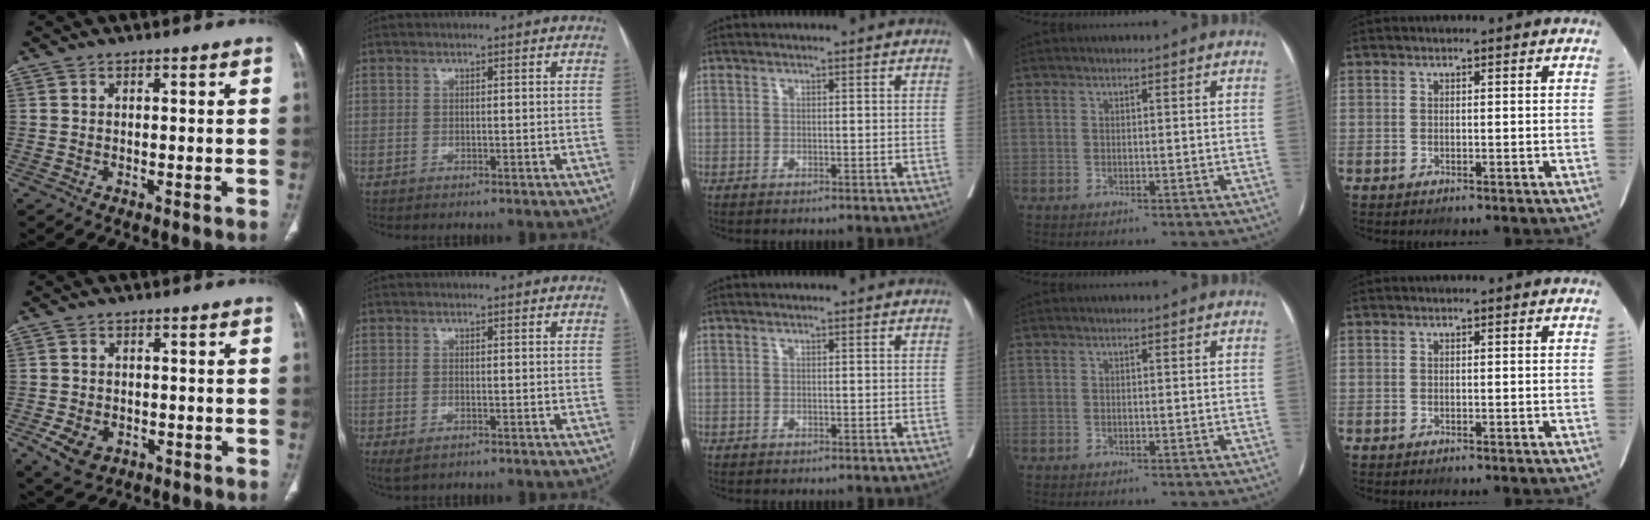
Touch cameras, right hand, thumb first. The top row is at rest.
{"thumb": {"total": 6.1, "force": [-2.6, 4.4, 3.4], "torque": [-0.061, 0.008, -0.035]}, "index": {"total": 2.5, "force": [-1.4, 1.0, 1.9], "torque": [-0.037, -0.006, -0.017]}}